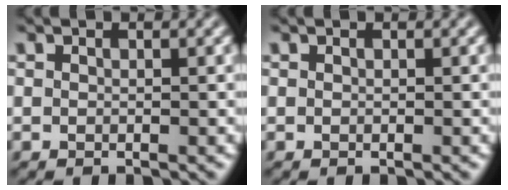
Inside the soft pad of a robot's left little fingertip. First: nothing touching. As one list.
[{"total": 0.0}]